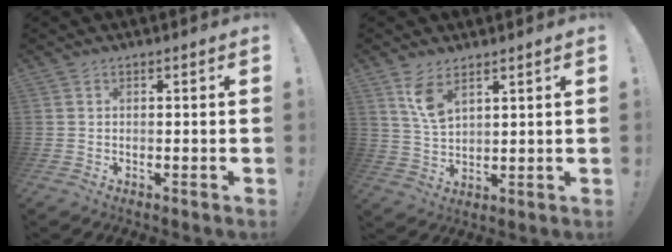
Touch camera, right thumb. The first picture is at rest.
{"total": 7.5, "force": [4.8, 3.4, 4.7], "torque": [-0.080, -0.025, 0.088]}